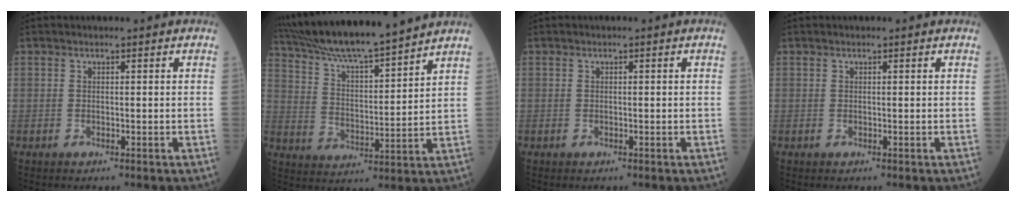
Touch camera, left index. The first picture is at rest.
{"total": 17.2, "force": [15.6, 0.1, 7.2], "torque": [-0.133, 0.011, 0.260]}
{"total": 0.0}
{"total": 0.0}